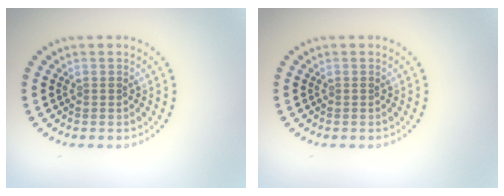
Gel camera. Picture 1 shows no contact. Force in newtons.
{"total": 0.0}